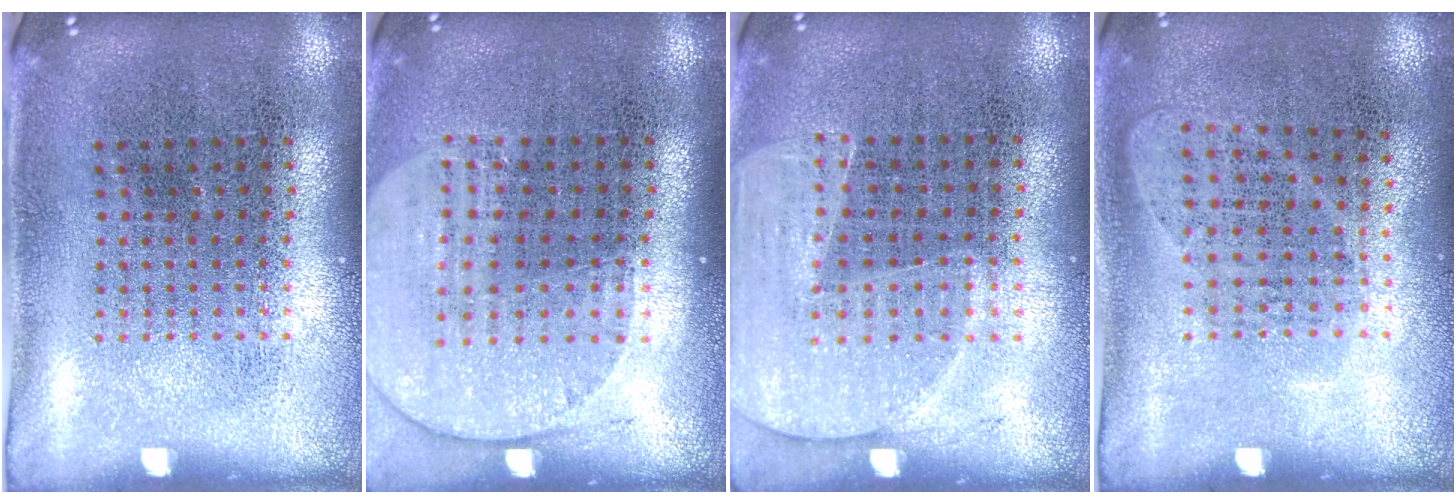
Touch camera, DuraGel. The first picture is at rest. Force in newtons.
{"total": 1.7, "press": 1.5, "slide": 0.7}
{"total": 1.4, "press": 1.3, "slide": 0.5}
{"total": 1.0, "press": 0.9, "slide": 0.4}